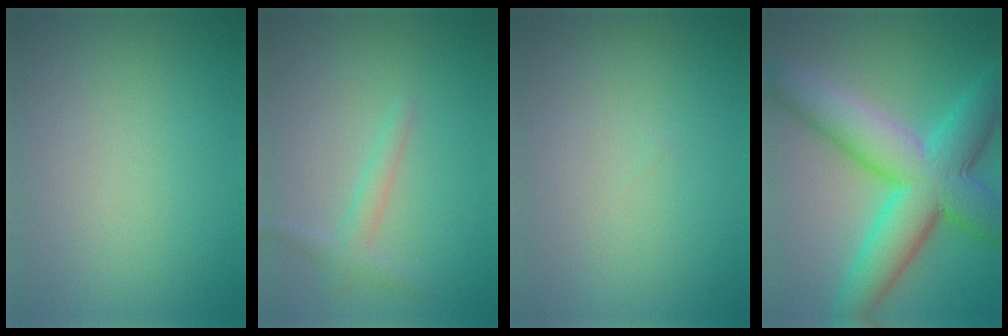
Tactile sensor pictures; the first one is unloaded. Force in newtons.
{"total": 1.7, "press": 1.7, "slide": 0.1}
{"total": 0.0}
{"total": 10.9, "press": 10.9, "slide": 0.0}